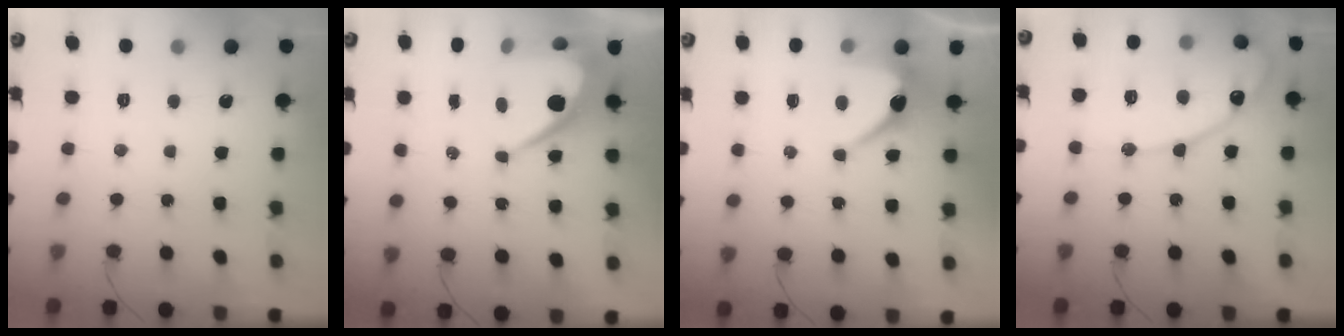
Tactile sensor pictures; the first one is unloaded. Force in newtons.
{"total": 9.6, "press": 9.6, "slide": 0.7}
{"total": 6.9, "press": 6.9, "slide": 0.8}
{"total": 14.7, "press": 14.7, "slide": 1.0}